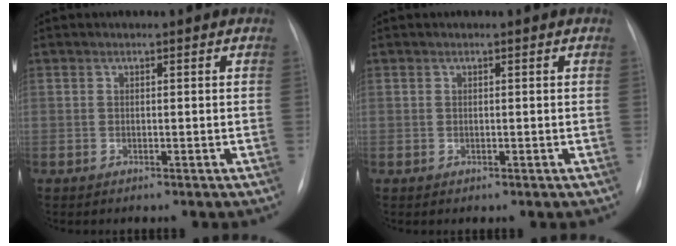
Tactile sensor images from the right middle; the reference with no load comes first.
{"total": 0.0}